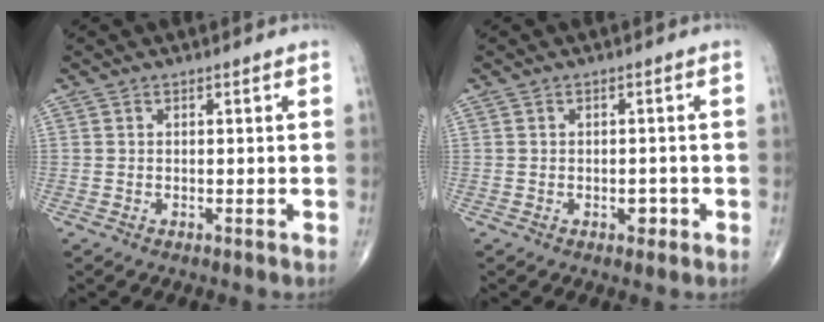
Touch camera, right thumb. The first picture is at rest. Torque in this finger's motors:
{"motor_torque": [2.61, 2.40, 1.36, -1.41, 0.68]}